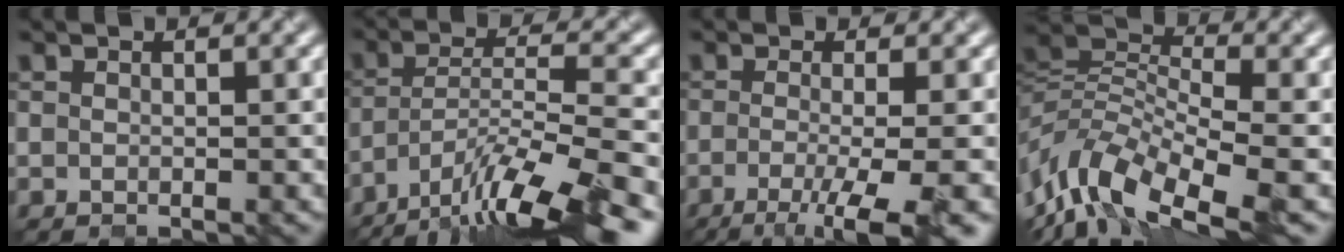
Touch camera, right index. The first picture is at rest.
{"total": 11.8, "force": [-8.3, 2.4, 8.0], "torque": [-0.133, 0.001, -0.146]}
{"total": 7.3, "force": [-3.0, 2.0, 6.4], "torque": [-0.079, -0.015, -0.045]}
{"total": 9.1, "force": [-4.0, 4.3, 7.0], "torque": [-0.134, -0.004, -0.088]}